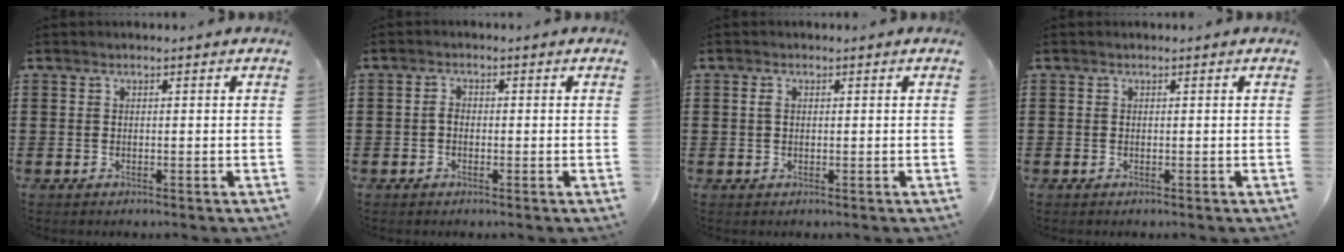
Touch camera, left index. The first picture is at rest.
{"total": 1.8, "force": [-0.2, 1.2, 1.3], "torque": [-0.034, 0.002, -0.008]}
{"total": 1.2, "force": [0.3, 0.7, 1.0], "torque": [-0.022, 0.005, 0.004]}
{"total": 0.0}